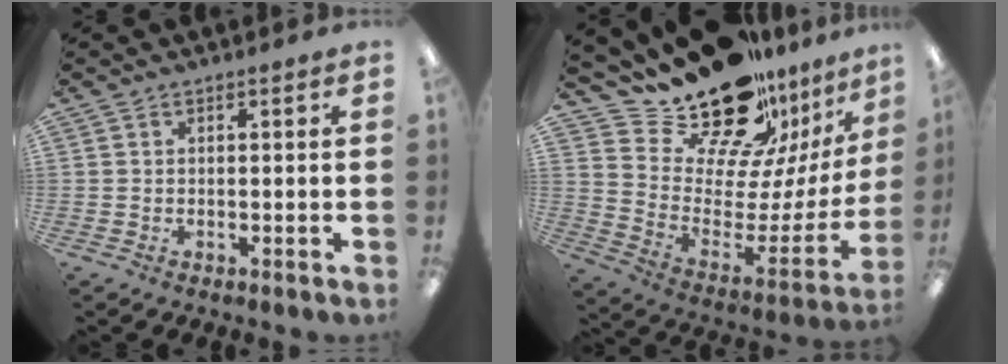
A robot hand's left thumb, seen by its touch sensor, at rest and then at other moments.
{"total": 22.9, "force": [19.9, 8.5, 7.7], "torque": [-0.127, -0.160, 0.355]}